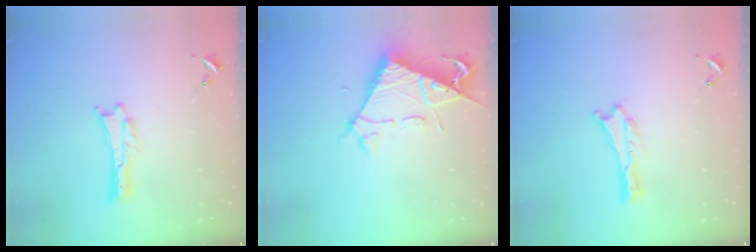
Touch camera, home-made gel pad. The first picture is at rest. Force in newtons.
{"total": 7.2, "press": 7.2, "slide": 0.7}
{"total": 0.0}